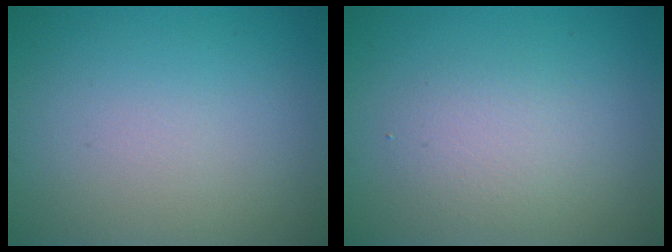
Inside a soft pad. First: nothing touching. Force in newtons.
{"total": 2.4, "press": 2.4, "slide": 0.4}